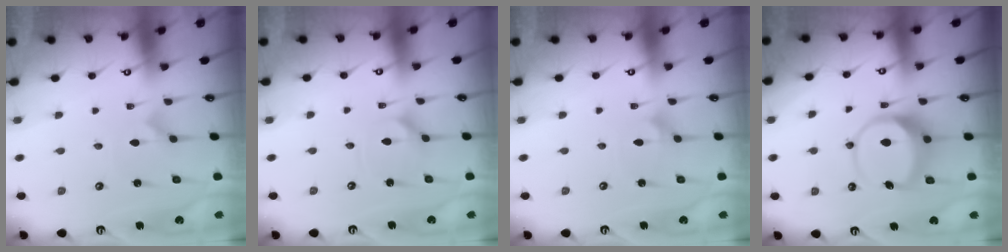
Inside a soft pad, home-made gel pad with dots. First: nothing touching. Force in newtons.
{"total": 2.9, "press": 2.9, "slide": 0.4}
{"total": 2.0, "press": 2.0, "slide": 0.1}
{"total": 9.2, "press": 9.0, "slide": 1.6}